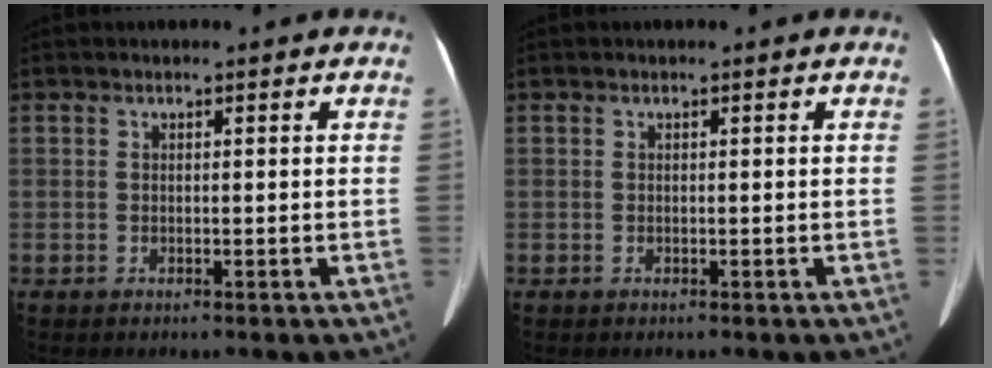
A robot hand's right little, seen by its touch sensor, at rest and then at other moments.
{"total": 0.0}